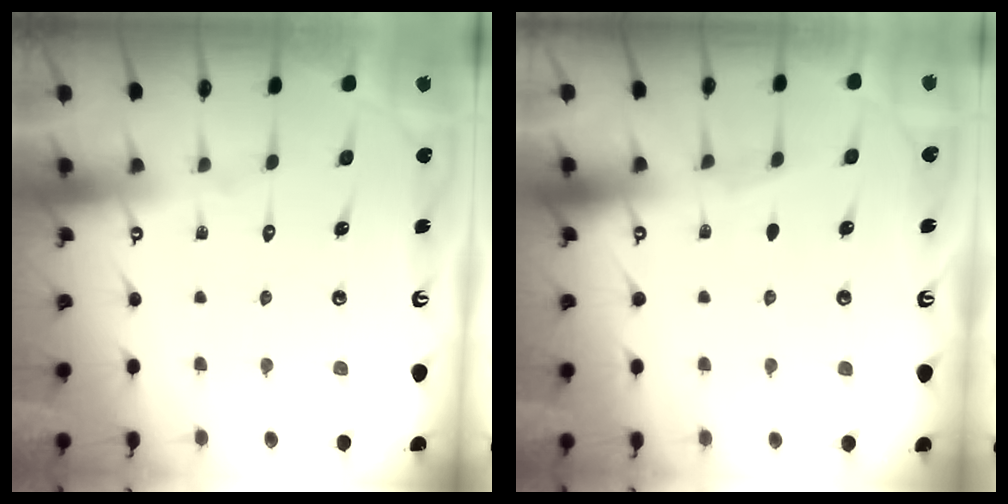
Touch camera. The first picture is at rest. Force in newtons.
{"total": 3.6, "press": 3.6, "slide": 0.5}